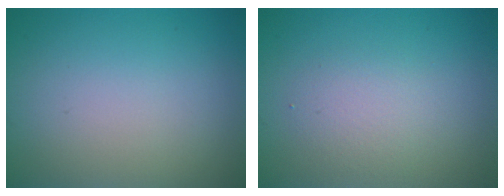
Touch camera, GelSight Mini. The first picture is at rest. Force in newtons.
{"total": 2.1, "press": 2.1, "slide": 0.1}